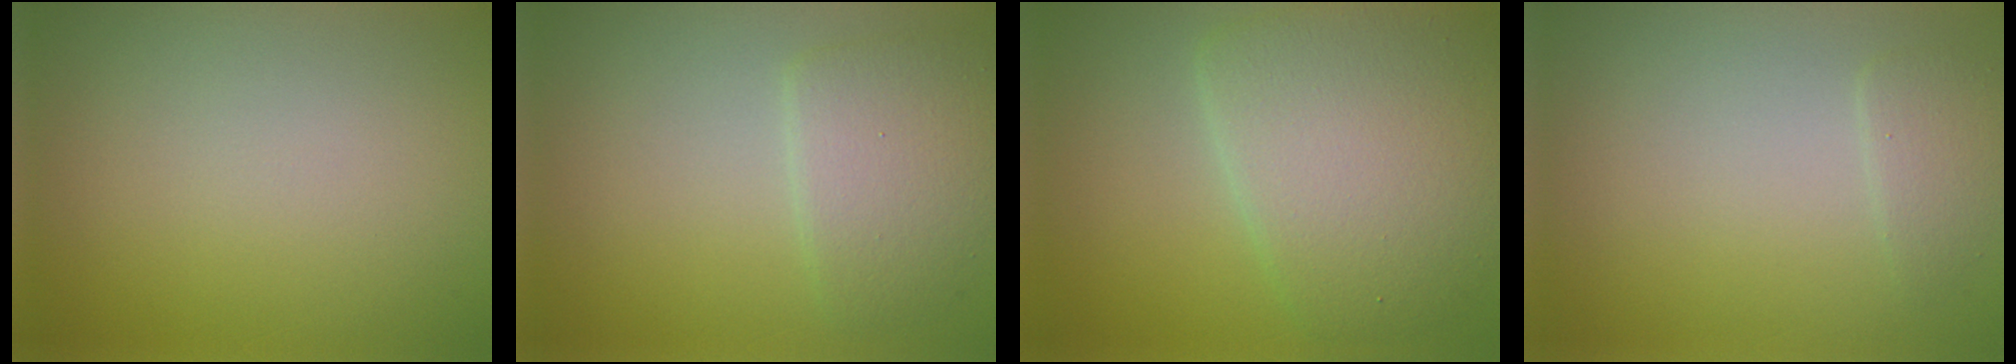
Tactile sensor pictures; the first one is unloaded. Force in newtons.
{"total": 3.7, "press": 3.7, "slide": 0.1}
{"total": 7.7, "press": 7.7, "slide": 0.2}
{"total": 1.4, "press": 1.4, "slide": 0.1}